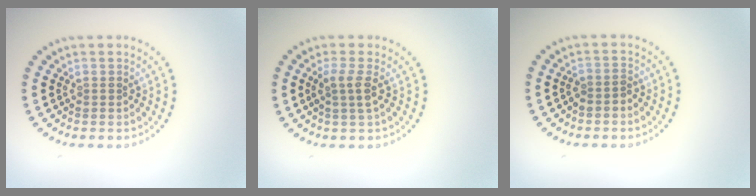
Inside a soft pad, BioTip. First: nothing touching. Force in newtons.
{"total": 1.9, "press": 1.5, "slide": 1.1}
{"total": 1.3, "press": 1.1, "slide": 0.8}